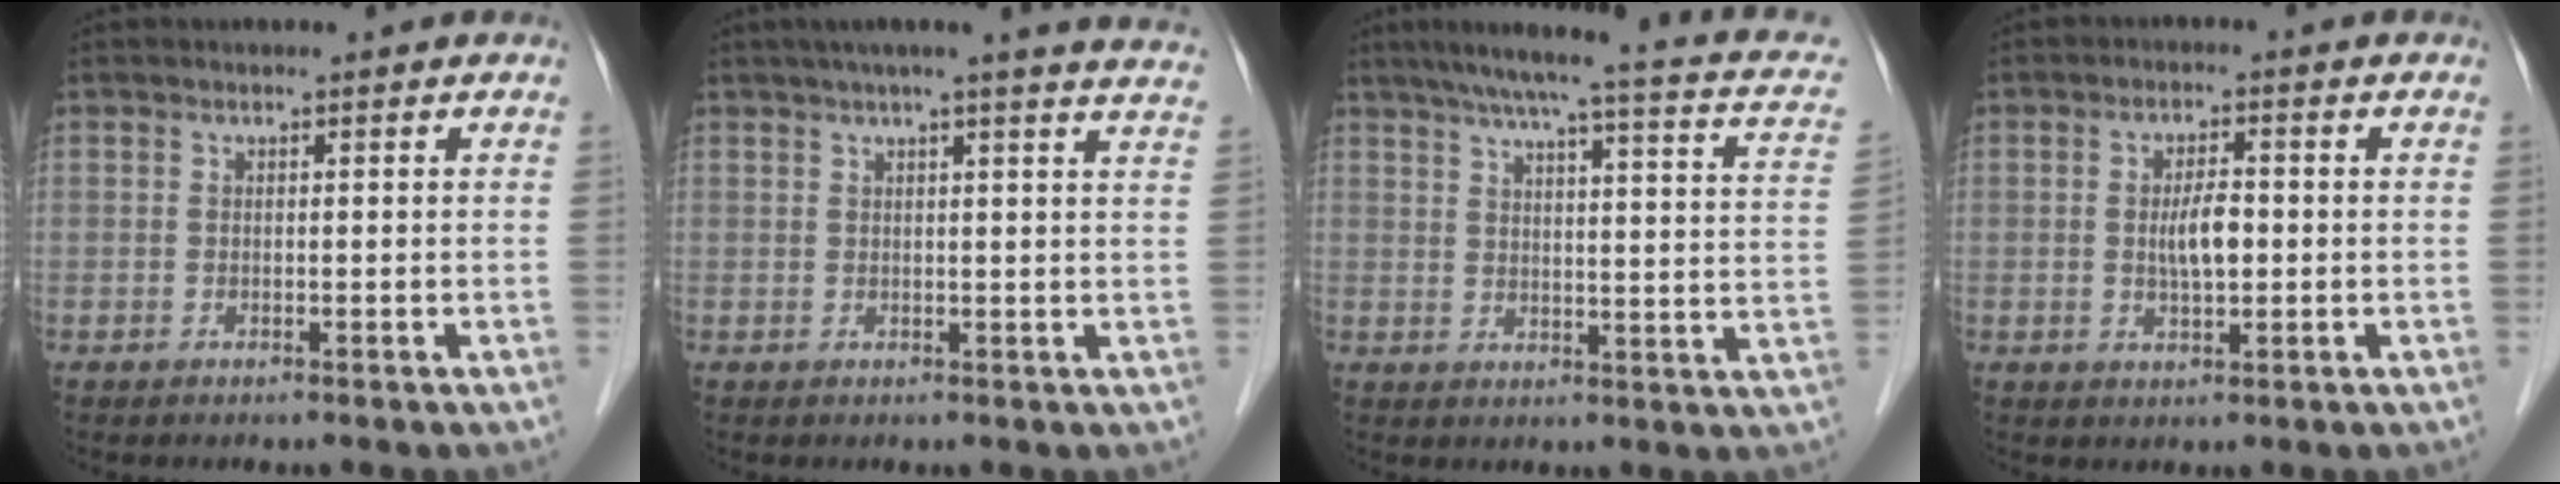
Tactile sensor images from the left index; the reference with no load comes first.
{"total": 16.7, "force": [14.8, 0.1, 7.8], "torque": [-0.107, 0.005, 0.167]}
{"total": 19.5, "force": [14.5, 2.7, 12.7], "torque": [-0.183, 0.017, 0.166]}
{"total": 4.3, "force": [-0.2, 1.4, 4.1], "torque": [-0.079, 0.002, -0.003]}